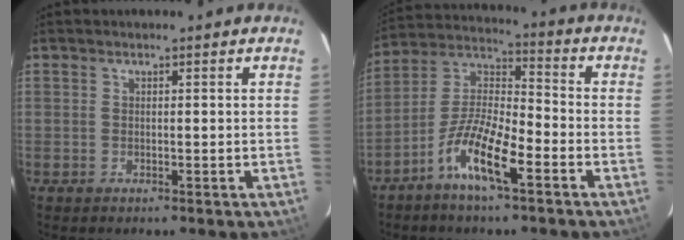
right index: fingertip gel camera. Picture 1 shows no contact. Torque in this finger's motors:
{"motor_torque": [1.12, -1.02, 0.34, 0.16]}